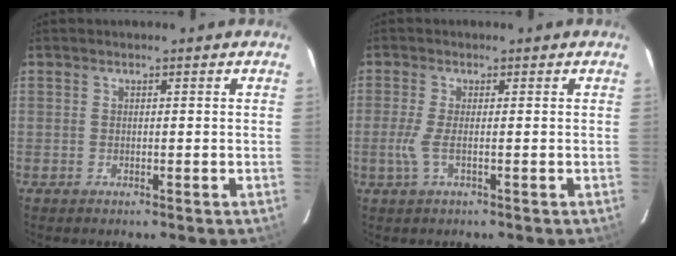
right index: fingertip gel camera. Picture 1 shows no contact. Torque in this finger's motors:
{"motor_torque": [-0.25, -0.02, 0.00, 0.01]}